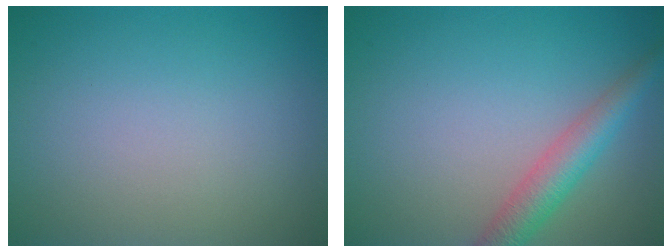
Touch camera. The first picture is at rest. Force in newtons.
{"total": 3.7, "press": 3.7, "slide": 0.2}